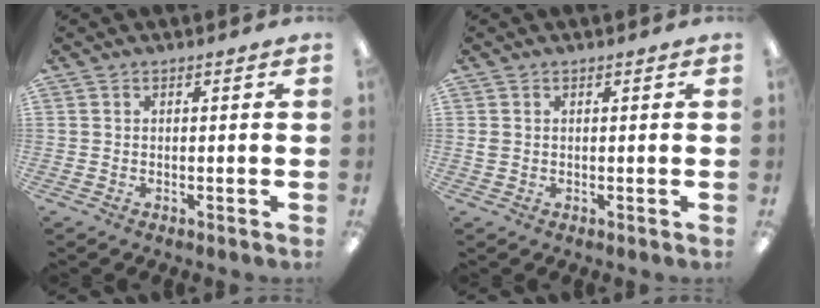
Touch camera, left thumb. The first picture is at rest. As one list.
[{"total": 1.1, "force": [0.2, 1.0, 0.5], "torque": [-0.011, 0.005, 0.002]}]